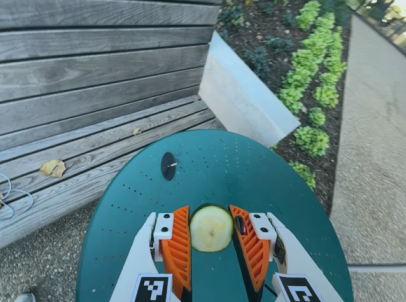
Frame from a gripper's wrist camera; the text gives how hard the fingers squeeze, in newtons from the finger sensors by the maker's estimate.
{"total": 13.1, "left": 13.6, "right": 12.6}